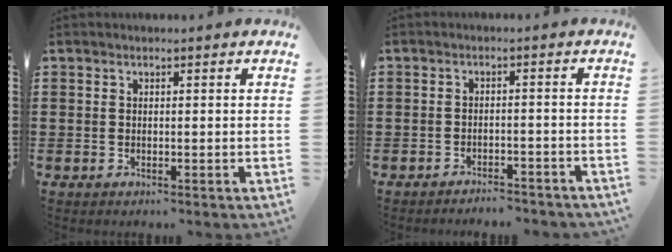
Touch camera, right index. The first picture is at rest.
{"total": 2.4, "force": [-2.4, 0.1, 0.2], "torque": [-0.008, 0.001, -0.052]}